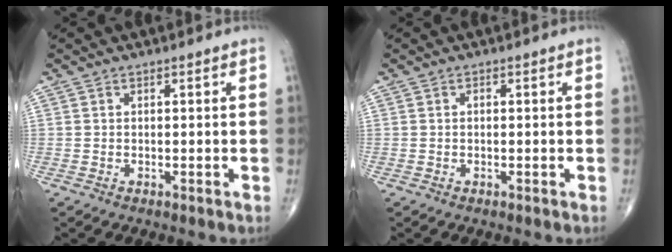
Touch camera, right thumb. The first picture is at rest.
{"total": 0.5, "force": [0.0, 0.4, 0.4], "torque": [-0.004, 0.001, -0.002]}